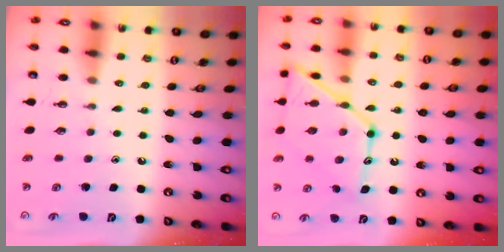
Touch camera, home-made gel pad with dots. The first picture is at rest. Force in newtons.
{"total": 17.2, "press": 17.1, "slide": 1.5}